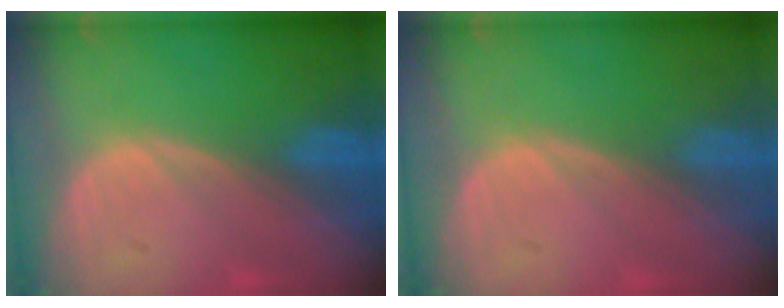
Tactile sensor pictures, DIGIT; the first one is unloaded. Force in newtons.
{"total": 0.0}